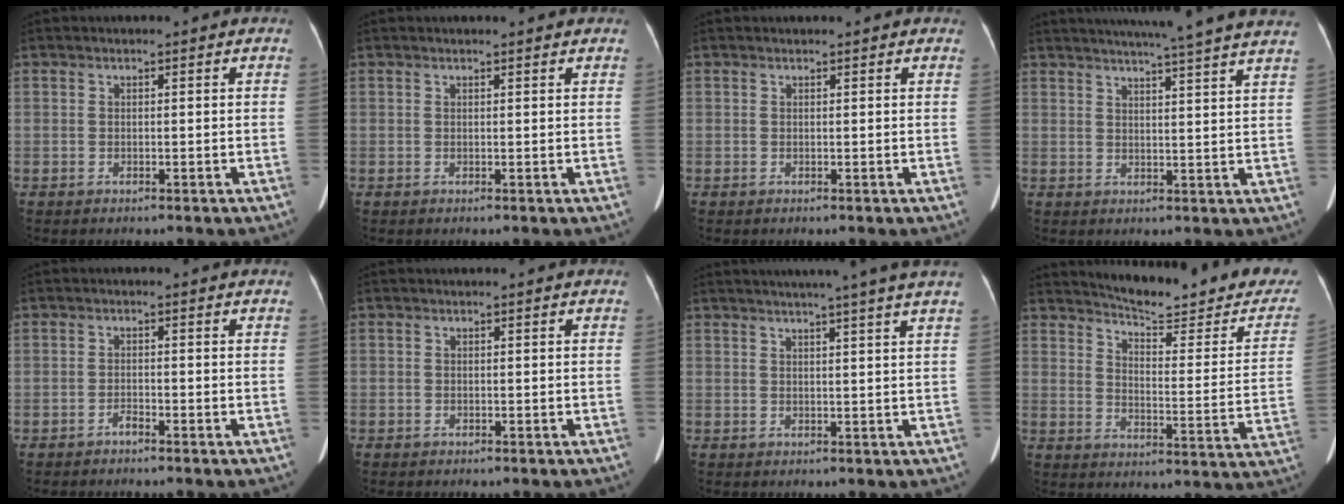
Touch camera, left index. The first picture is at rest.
{"total": 1.6, "force": [1.5, 0.0, 0.4], "torque": [-0.010, 0.007, 0.017]}
{"total": 1.6, "force": [1.4, 0.7, 0.5], "torque": [-0.008, 0.020, 0.010]}
{"total": 18.1, "force": [15.9, -1.1, 8.5], "torque": [-0.135, -0.016, 0.192]}
{"total": 1.0, "force": [-0.9, 0.1, 0.4], "torque": [-0.007, 0.000, -0.016]}
{"total": 0.7, "force": [-0.4, 0.5, -0.2], "torque": [0.004, 0.004, -0.010]}
{"total": 9.5, "force": [7.7, -1.7, 5.3], "torque": [-0.068, 0.011, 0.079]}
{"total": 21.2, "force": [19.5, 2.8, 7.9], "torque": [-0.102, -0.077, 0.232]}